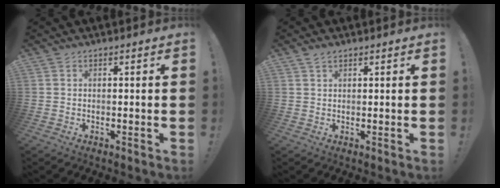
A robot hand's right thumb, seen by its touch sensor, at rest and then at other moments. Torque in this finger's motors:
{"motor_torque": [0.00, -0.01, 0.22, 0.13, 0.00]}